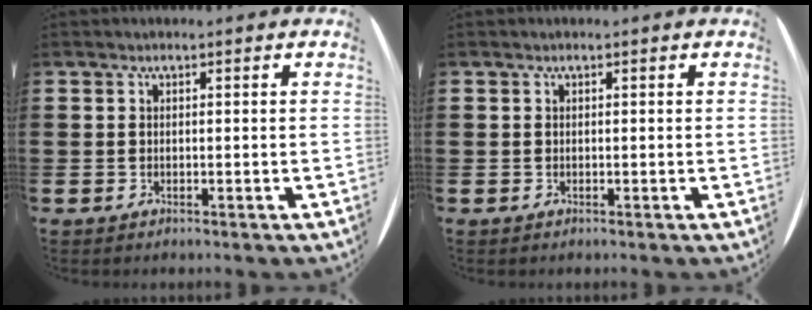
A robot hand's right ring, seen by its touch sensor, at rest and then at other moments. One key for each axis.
{"total": 0.0}